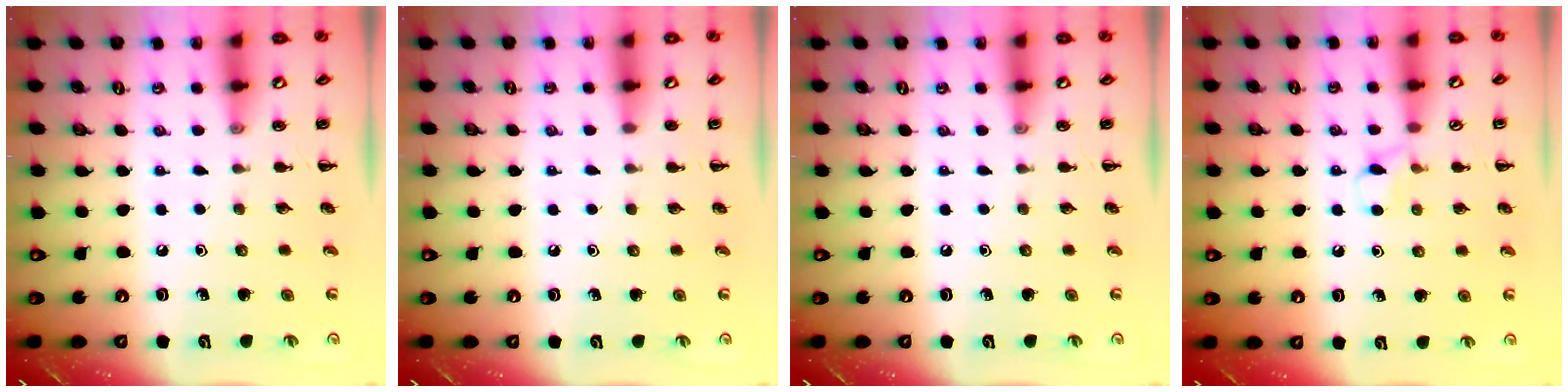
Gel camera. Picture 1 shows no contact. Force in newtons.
{"total": 0.7, "press": 0.7, "slide": 0.0}
{"total": 0.0}
{"total": 3.7, "press": 3.5, "slide": 1.3}